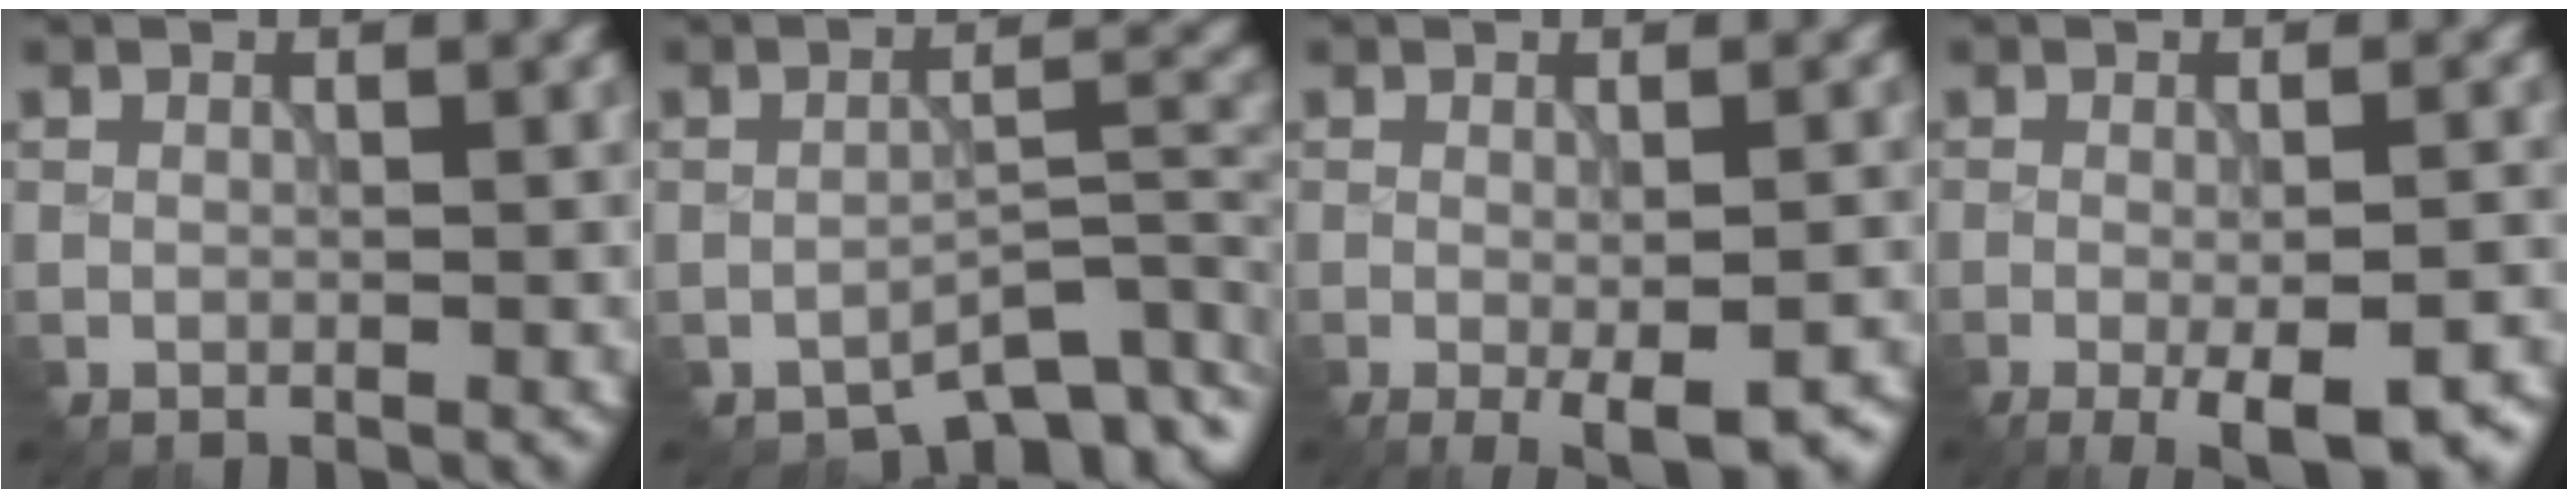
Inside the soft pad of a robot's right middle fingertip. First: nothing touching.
{"total": 5.4, "force": [-4.3, 2.0, 2.6], "torque": [-0.030, 0.000, -0.067]}
{"total": 4.7, "force": [-2.0, 1.1, 4.1], "torque": [-0.063, -0.009, -0.021]}
{"total": 7.2, "force": [-3.5, 2.0, 5.9], "torque": [-0.092, -0.009, -0.043]}